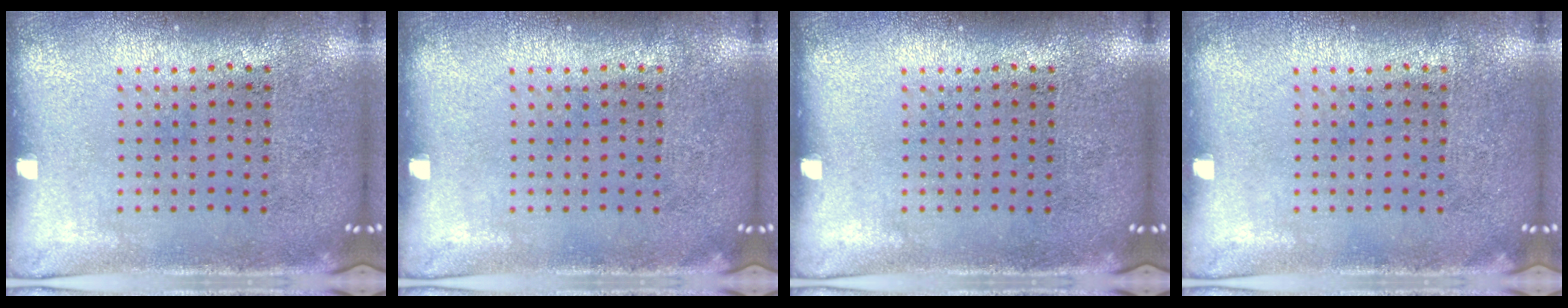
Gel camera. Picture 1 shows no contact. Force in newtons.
{"total": 0.0}
{"total": 0.0}
{"total": 0.0}